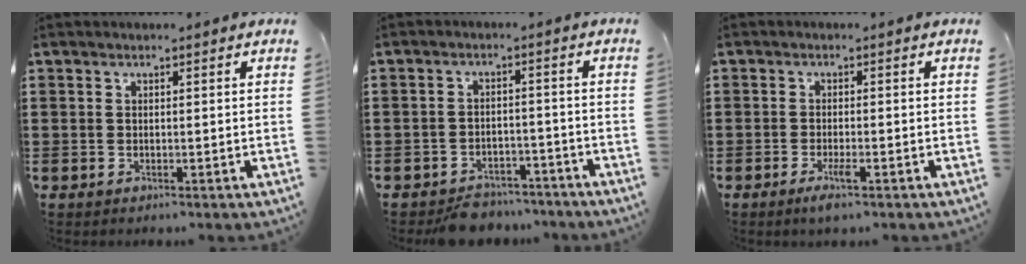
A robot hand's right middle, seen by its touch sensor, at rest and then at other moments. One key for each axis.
{"total": 3.8, "fx": -3.6, "fy": 1.0, "fz": 0.3, "tx": -0.009, "ty": 0.007, "tz": -0.075}
{"total": 2.5, "fx": -1.3, "fy": 0.3, "fz": 2.1, "tx": -0.050, "ty": -0.006, "tz": -0.027}